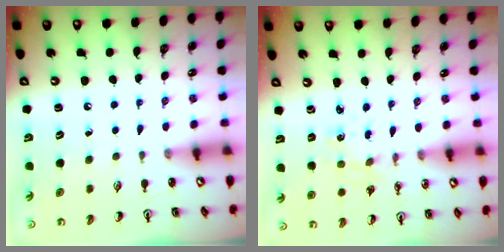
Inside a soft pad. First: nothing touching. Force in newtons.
{"total": 0.8, "press": 0.8, "slide": 0.1}